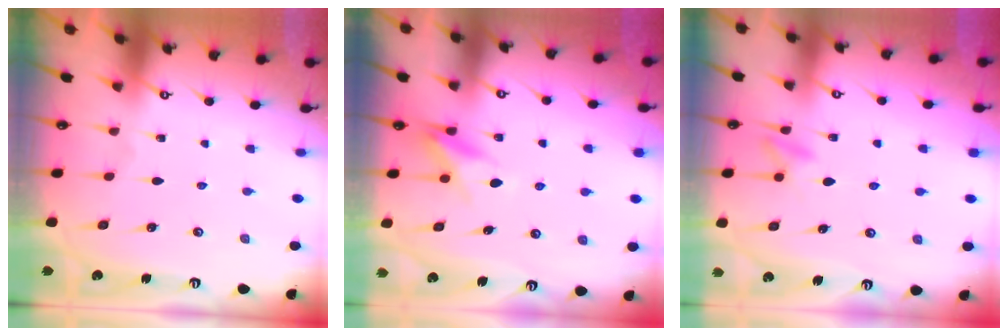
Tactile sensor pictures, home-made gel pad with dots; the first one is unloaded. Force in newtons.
{"total": 8.5, "press": 8.5, "slide": 1.0}
{"total": 7.6, "press": 7.5, "slide": 0.9}